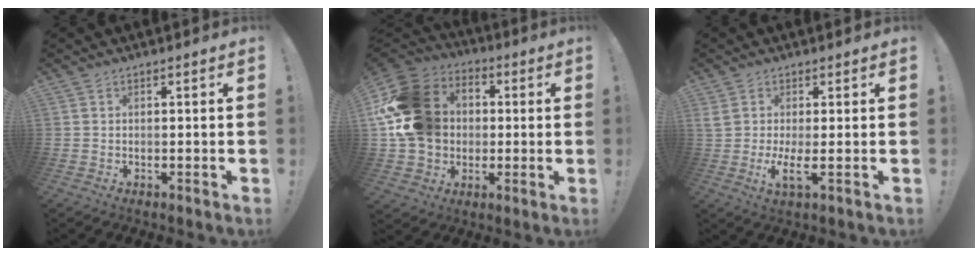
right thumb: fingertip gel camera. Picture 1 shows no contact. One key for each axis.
{"total": 20.2, "fx": 2.0, "fy": 17.1, "fz": 10.6, "tx": -0.181, "ty": 0.000, "tz": 0.058}
{"total": 5.6, "fx": 0.6, "fy": 1.1, "fz": 5.4, "tx": -0.095, "ty": -0.022, "tz": 0.012}